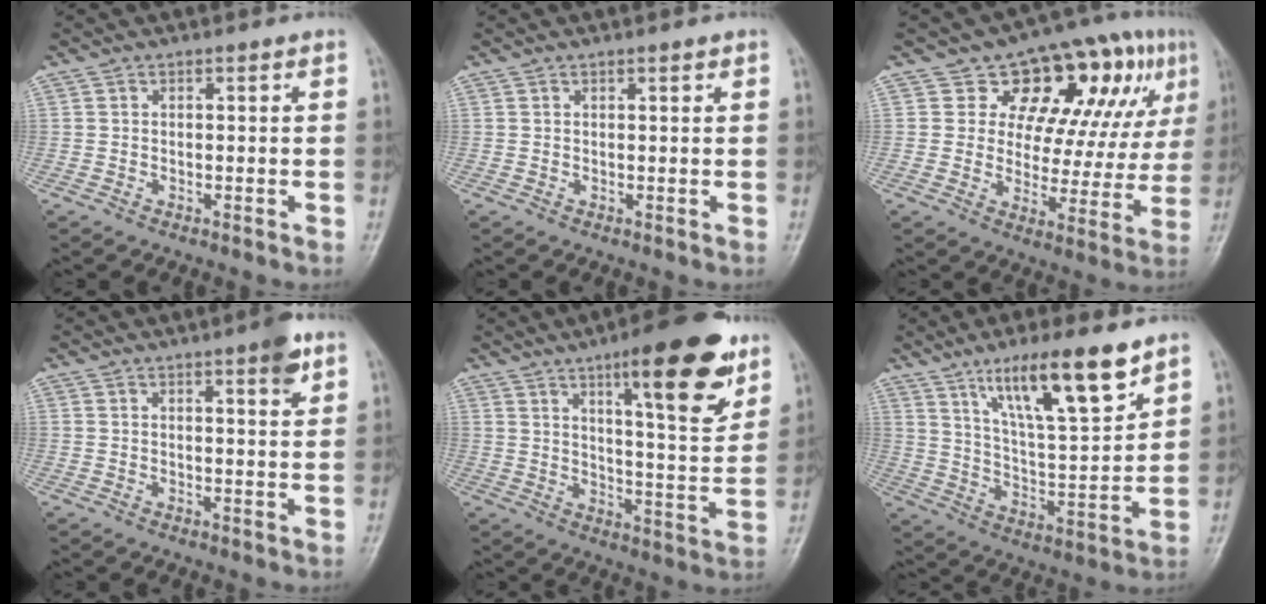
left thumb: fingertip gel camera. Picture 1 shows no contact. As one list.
[{"total": 0.8, "force": [0.6, 0.2, 0.6], "torque": [-0.007, -0.001, 0.009]}, {"total": 18.5, "force": [8.2, 10.2, 13.1], "torque": [-0.114, -0.008, 0.112]}, {"total": 4.7, "force": [2.8, 0.9, 3.7], "torque": [-0.046, -0.013, 0.034]}, {"total": 18.1, "force": [10.5, 4.5, 14.1], "torque": [-0.171, -0.054, 0.154]}, {"total": 16.0, "force": [10.2, 3.2, 11.9], "torque": [-0.188, -0.052, 0.186]}]